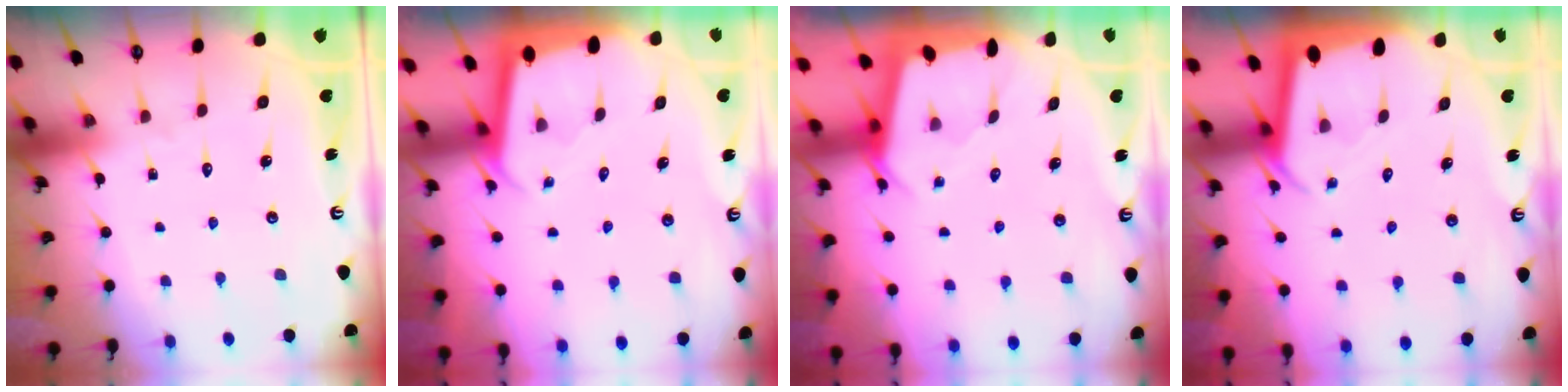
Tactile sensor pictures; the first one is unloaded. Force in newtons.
{"total": 1.9, "press": 1.9, "slide": 0.1}
{"total": 2.6, "press": 2.6, "slide": 0.3}
{"total": 2.2, "press": 2.2, "slide": 0.2}